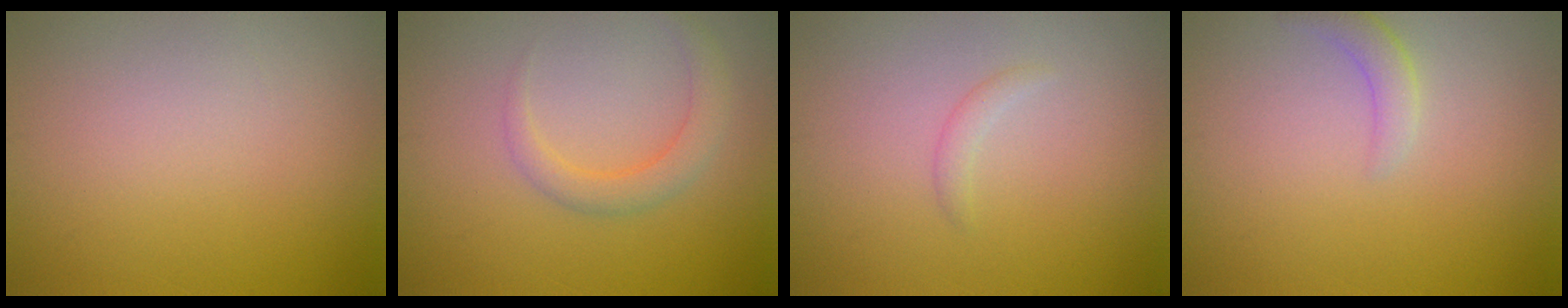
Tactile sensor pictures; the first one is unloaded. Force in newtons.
{"total": 2.2, "press": 2.2, "slide": 0.1}
{"total": 0.9, "press": 0.9, "slide": 0.0}
{"total": 1.6, "press": 1.6, "slide": 0.0}